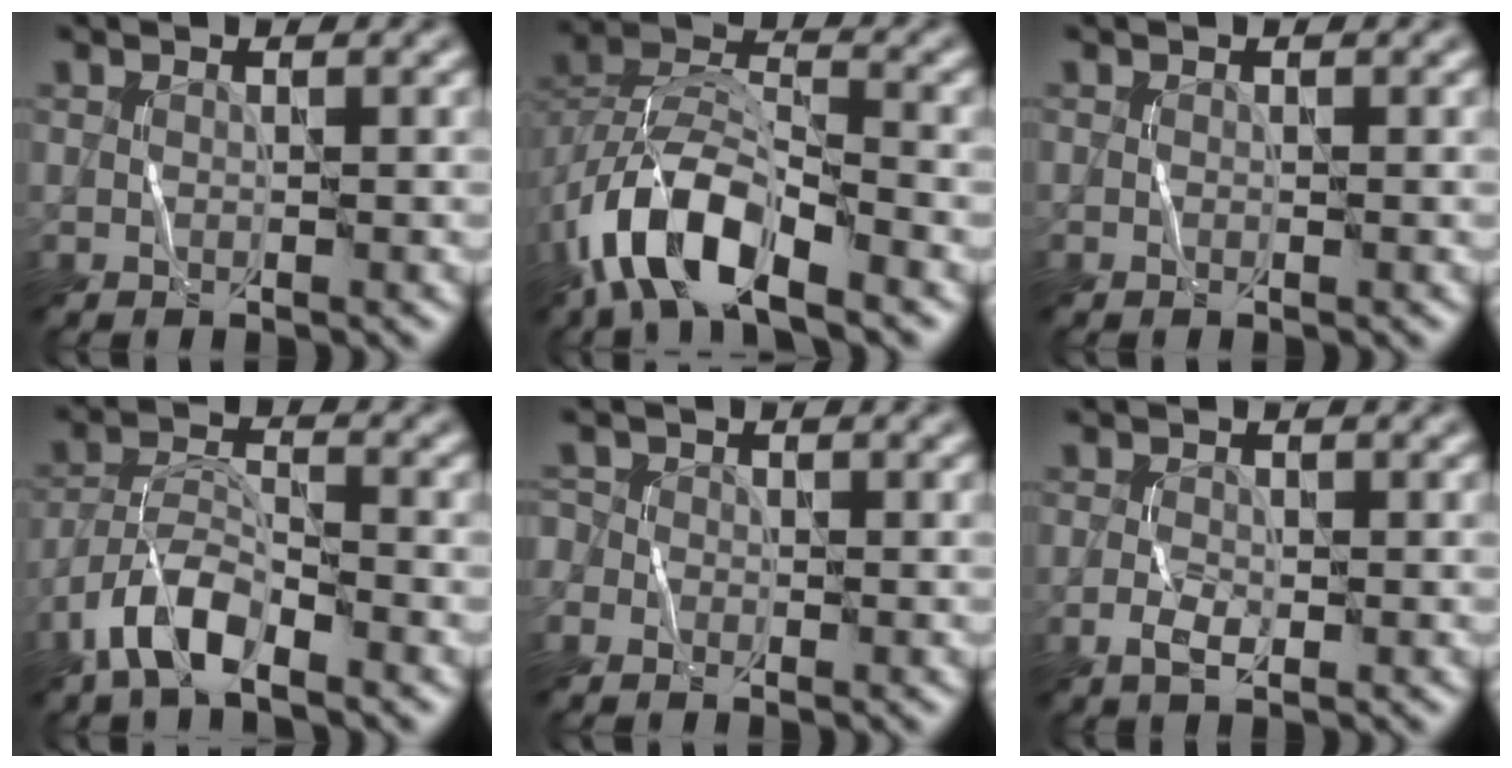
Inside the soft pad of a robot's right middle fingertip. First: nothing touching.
{"total": 8.8, "force": [-5.0, 3.8, 6.2], "torque": [-0.115, 0.010, -0.100]}
{"total": 0.0}
{"total": 5.2, "force": [-3.6, 1.8, 3.4], "torque": [-0.063, 0.004, -0.075]}
{"total": 1.4, "force": [-0.6, 1.2, 0.5], "torque": [-0.011, 0.002, -0.014]}
{"total": 1.6, "force": [-0.6, 0.9, 1.3], "torque": [-0.026, 0.000, -0.012]}